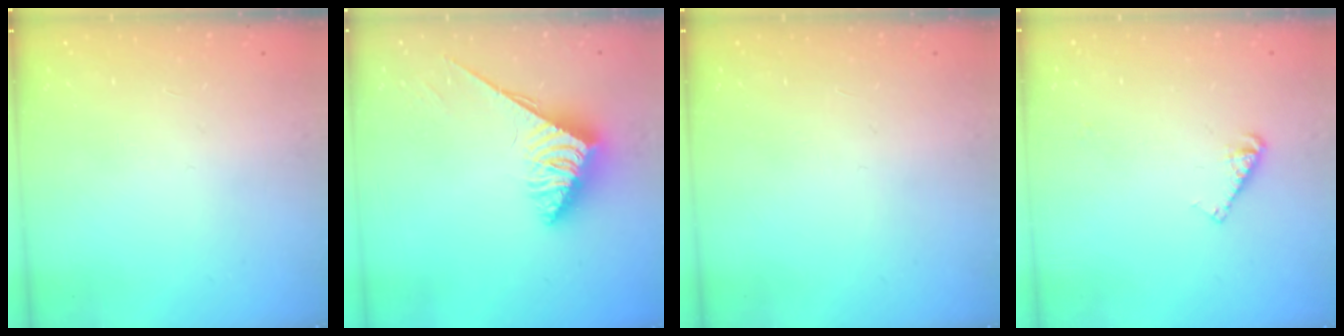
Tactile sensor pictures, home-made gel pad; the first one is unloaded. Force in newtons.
{"total": 3.8, "press": 3.8, "slide": 0.6}
{"total": 0.0}
{"total": 4.2, "press": 4.2, "slide": 0.4}